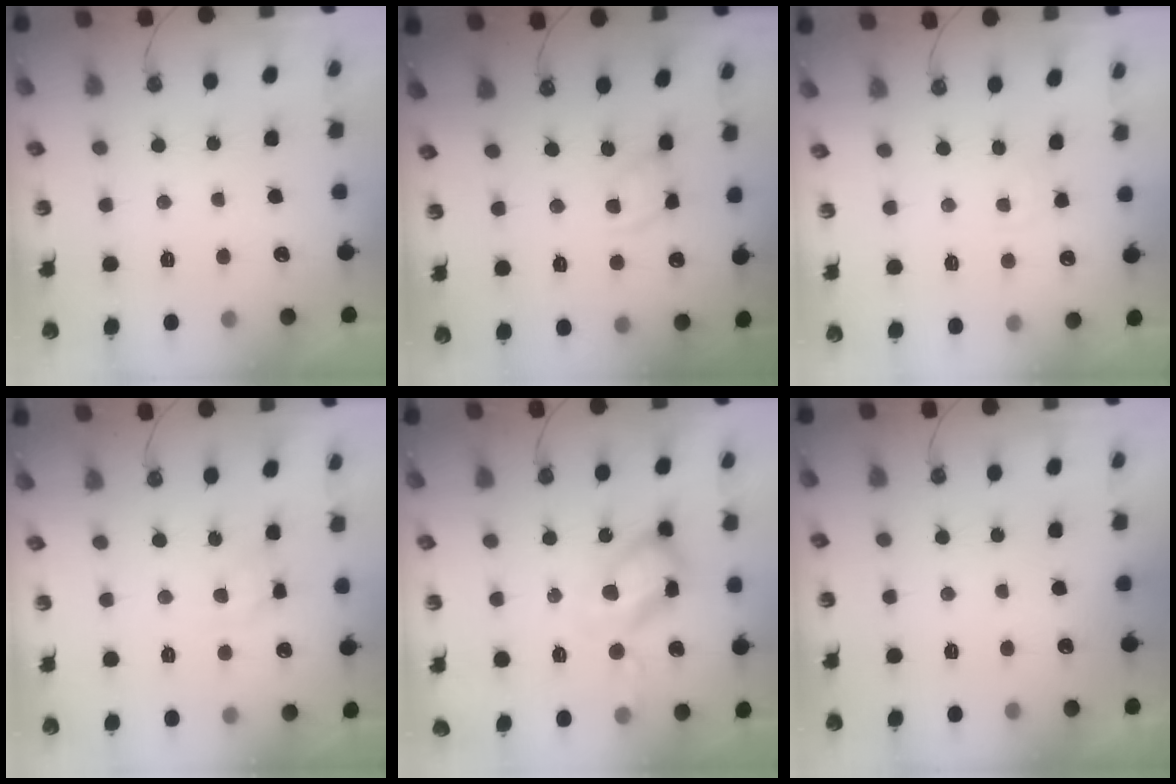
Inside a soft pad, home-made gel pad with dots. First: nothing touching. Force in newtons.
{"total": 9.3, "press": 9.3, "slide": 0.6}
{"total": 3.0, "press": 2.9, "slide": 0.4}
{"total": 8.8, "press": 8.8, "slide": 0.3}
{"total": 17.1, "press": 17.1, "slide": 1.7}
{"total": 0.0}